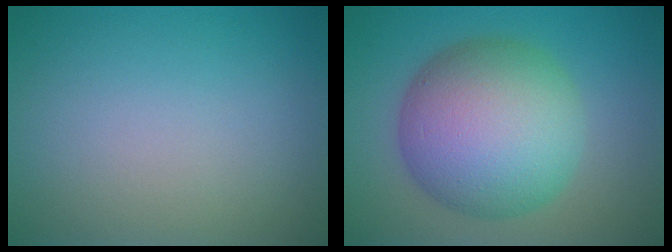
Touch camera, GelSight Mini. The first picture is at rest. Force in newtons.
{"total": 11.8, "press": 11.8, "slide": 0.2}